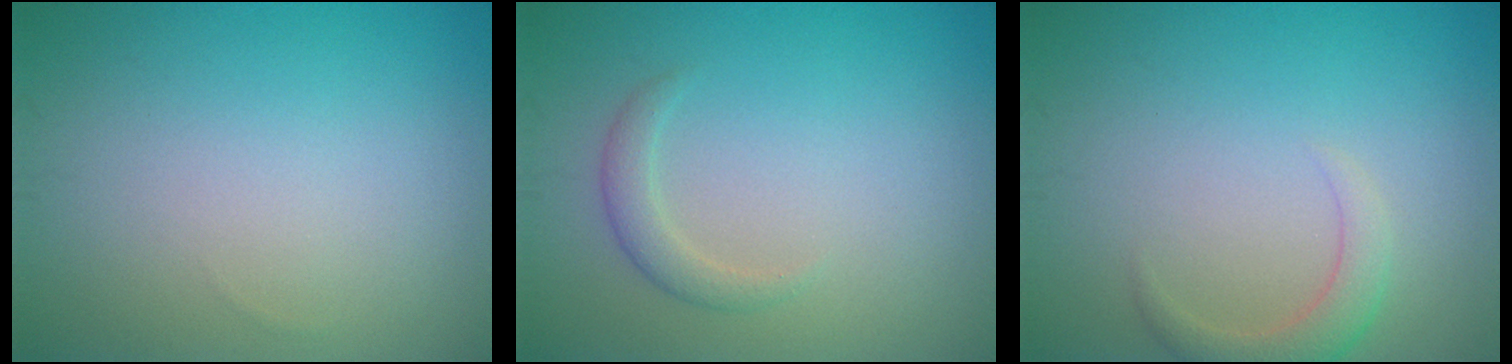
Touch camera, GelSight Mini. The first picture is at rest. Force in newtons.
{"total": 1.6, "press": 1.6, "slide": 0.1}
{"total": 2.2, "press": 2.2, "slide": 0.2}